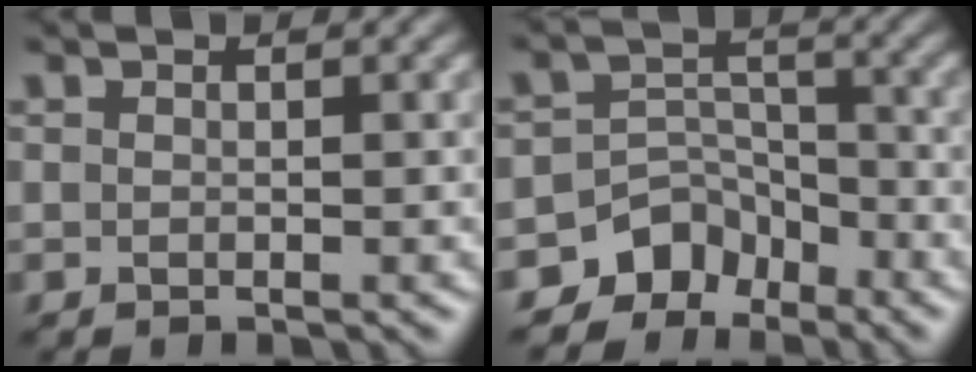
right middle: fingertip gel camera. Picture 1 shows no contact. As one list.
[{"total": 5.3, "force": [-4.0, 3.4, 0.9], "torque": [0.000, 0.001, -0.066]}]